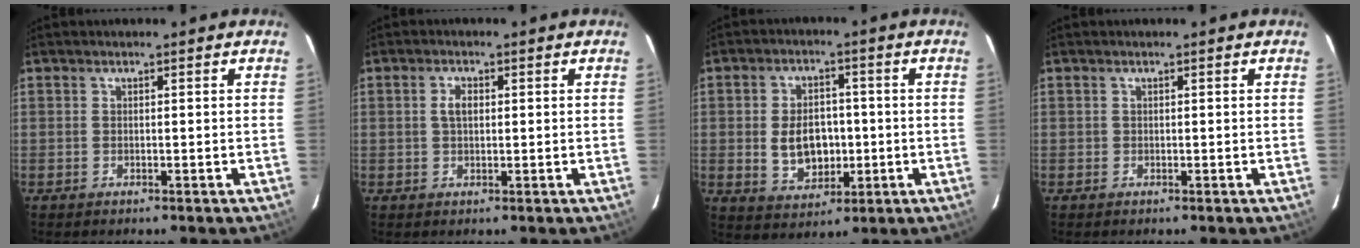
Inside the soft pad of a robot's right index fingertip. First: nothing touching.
{"total": 2.4, "force": [0.4, 1.4, 2.0], "torque": [-0.040, 0.006, 0.008]}
{"total": 8.7, "force": [-0.8, 6.1, 6.1], "torque": [-0.125, 0.004, -0.001]}
{"total": 0.0}